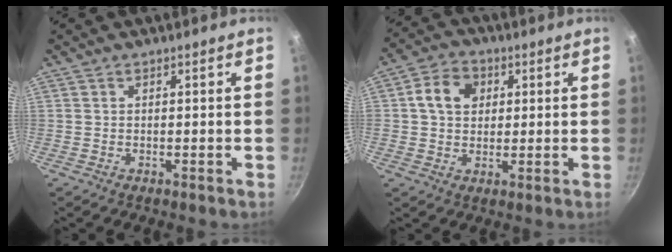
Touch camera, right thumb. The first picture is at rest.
{"total": 7.5, "force": [1.8, 6.0, 4.2], "torque": [-0.052, 0.007, 0.020]}